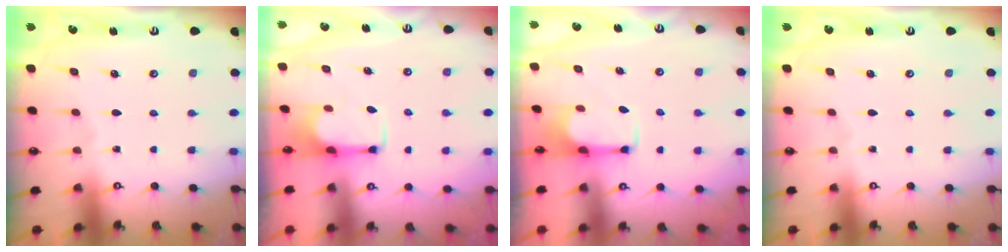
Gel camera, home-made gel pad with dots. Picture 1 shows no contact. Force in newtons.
{"total": 2.8, "press": 2.6, "slide": 1.0}
{"total": 2.7, "press": 2.6, "slide": 0.9}
{"total": 0.0}